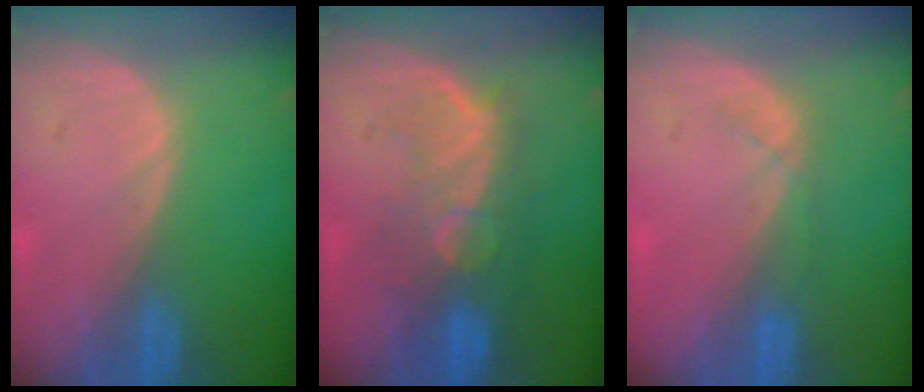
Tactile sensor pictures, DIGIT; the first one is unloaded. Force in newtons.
{"total": 9.9, "press": 8.4, "slide": 5.1}
{"total": 2.1, "press": 1.9, "slide": 0.9}